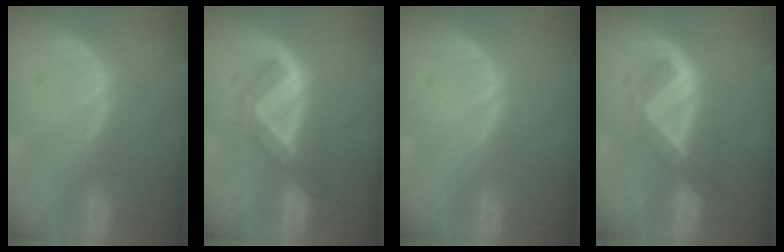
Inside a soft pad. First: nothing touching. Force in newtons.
{"total": 5.3, "press": 4.6, "slide": 2.6}
{"total": 0.0}
{"total": 5.2, "press": 4.4, "slide": 2.8}